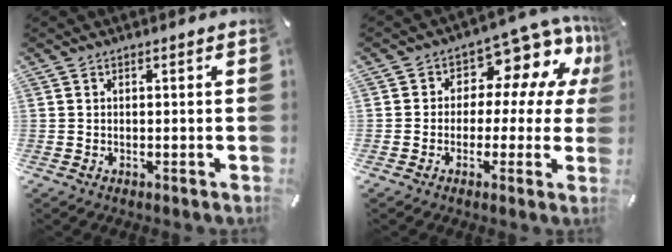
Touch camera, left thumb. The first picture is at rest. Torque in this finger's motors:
{"motor_torque": [0.41, 0.27, 0.33, 0.33, 0.00]}